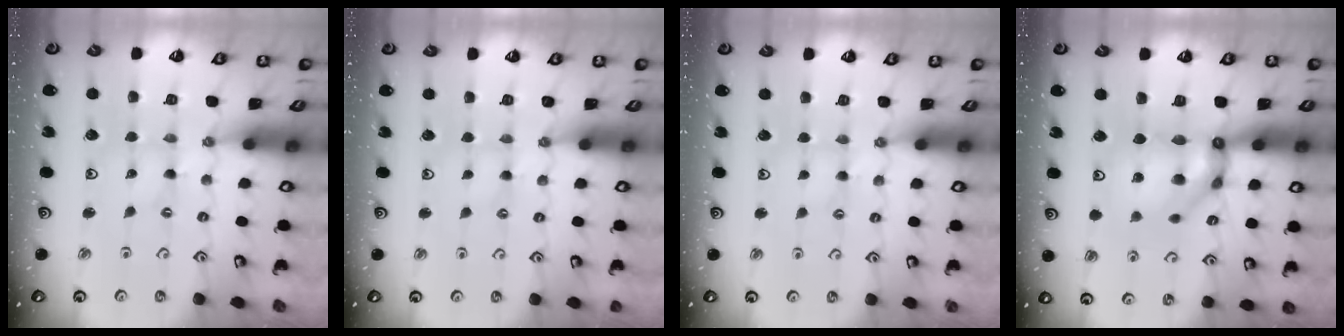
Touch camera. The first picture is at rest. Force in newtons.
{"total": 1.2, "press": 1.2, "slide": 0.3}
{"total": 1.7, "press": 1.7, "slide": 0.4}
{"total": 11.4, "press": 11.2, "slide": 1.7}